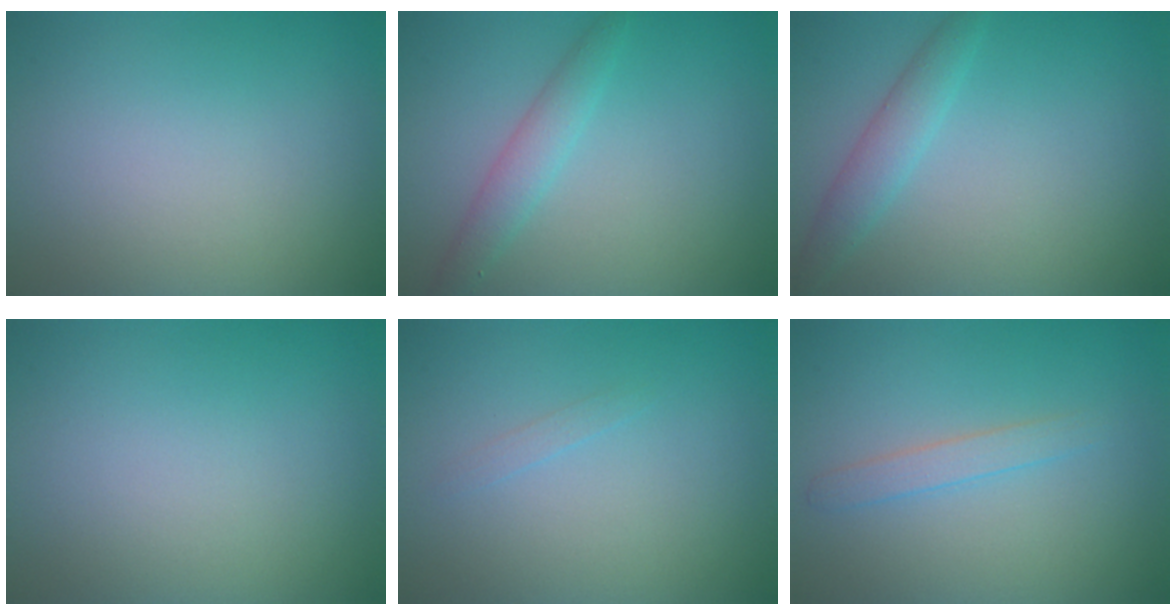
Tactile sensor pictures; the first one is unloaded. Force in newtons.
{"total": 2.2, "press": 2.2, "slide": 0.1}
{"total": 2.3, "press": 2.3, "slide": 0.1}
{"total": 0.0}
{"total": 0.5, "press": 0.5, "slide": 0.1}
{"total": 1.5, "press": 1.4, "slide": 0.1}